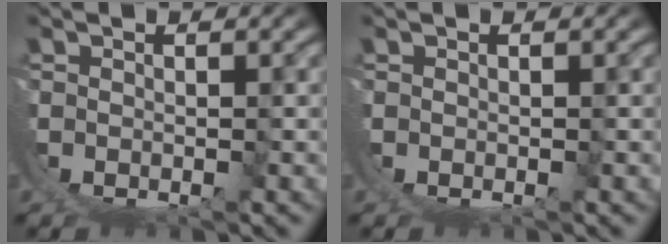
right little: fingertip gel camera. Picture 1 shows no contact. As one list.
[{"total": 0.0}]